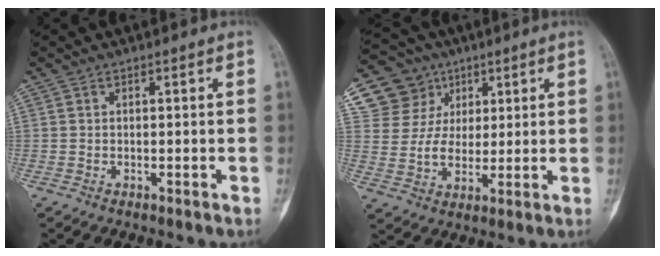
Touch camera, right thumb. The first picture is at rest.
{"total": 13.2, "force": [6.1, 11.3, 3.1], "torque": [-0.024, -0.007, 0.117]}